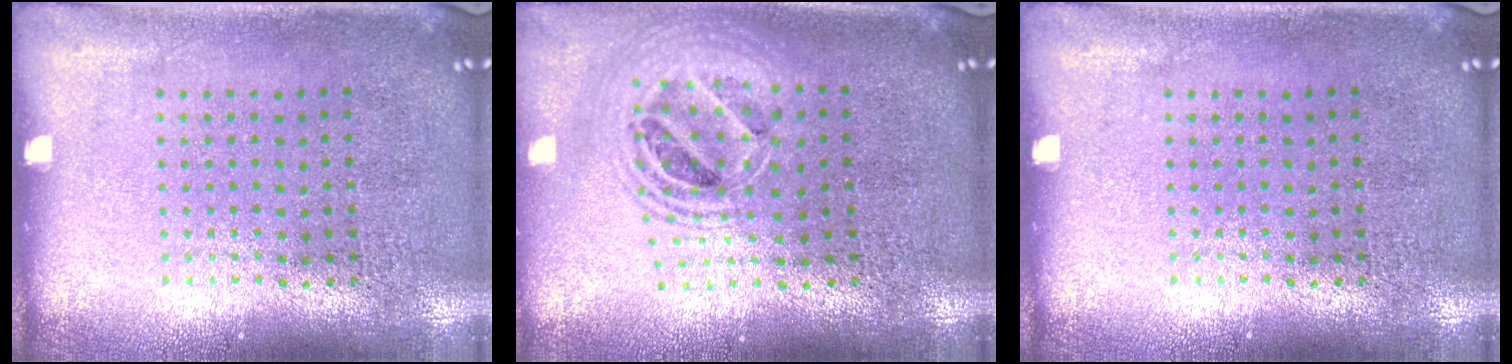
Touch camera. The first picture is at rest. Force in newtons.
{"total": 2.0, "press": 1.6, "slide": 1.2}
{"total": 0.0}